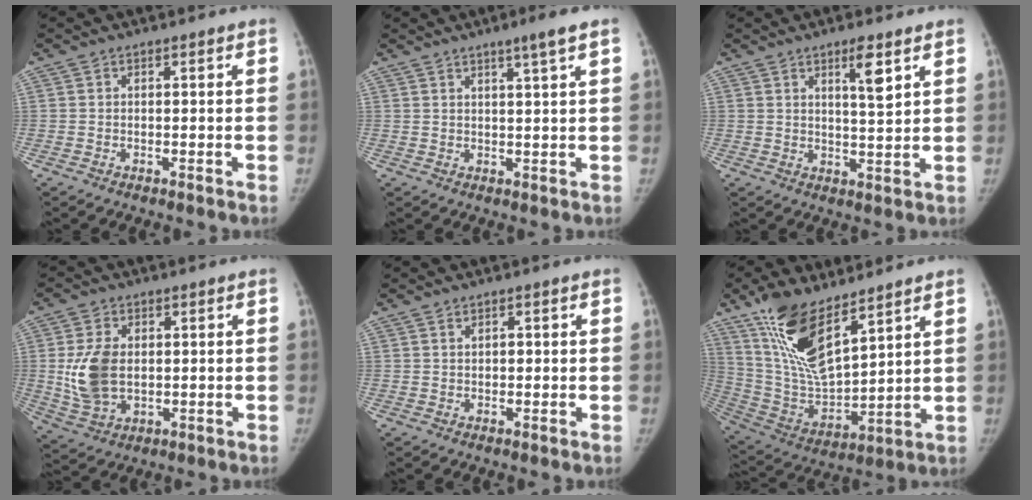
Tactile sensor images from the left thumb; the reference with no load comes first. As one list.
[{"total": 4.0, "force": [2.4, -0.4, 3.2], "torque": [-0.052, -0.013, 0.040]}, {"total": 5.5, "force": [3.0, 1.0, 4.5], "torque": [-0.068, -0.023, 0.052]}, {"total": 10.0, "force": [0.7, 6.6, 7.4], "torque": [-0.140, -0.006, 0.026]}, {"total": 1.2, "force": [0.5, 0.9, 0.7], "torque": [-0.006, -0.001, 0.008]}, {"total": 17.4, "force": [11.3, 6.1, 11.8], "torque": [-0.204, -0.060, 0.231]}]